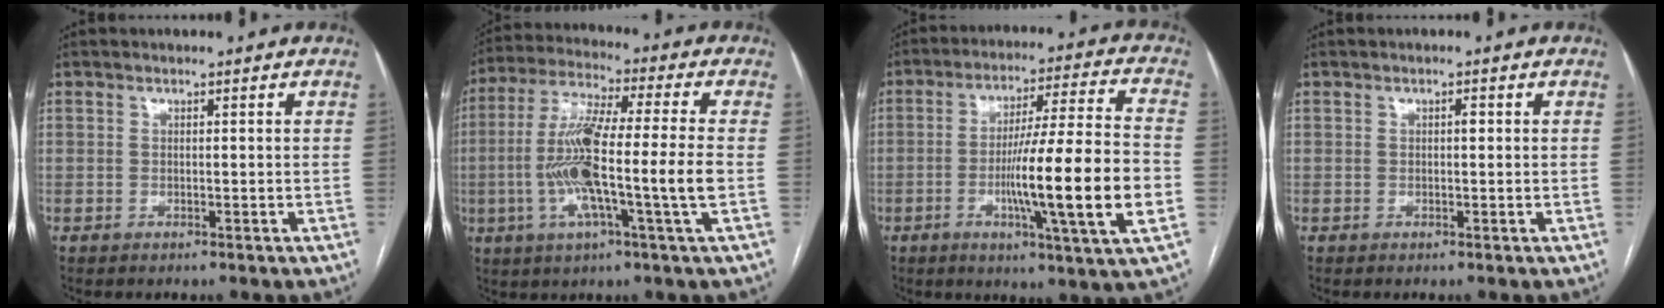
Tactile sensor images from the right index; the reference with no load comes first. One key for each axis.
{"total": 15.1, "fx": -2.5, "fy": 0.1, "fz": 14.9, "tx": -0.287, "ty": 0.000, "tz": -0.054}
{"total": 17.7, "fx": -3.8, "fy": -0.4, "fz": 17.2, "tx": -0.277, "ty": -0.007, "tz": -0.065}
{"total": 0.9, "fx": 0.1, "fy": 0.3, "fz": 0.8, "tx": -0.011, "ty": 0.003, "tz": 0.001}